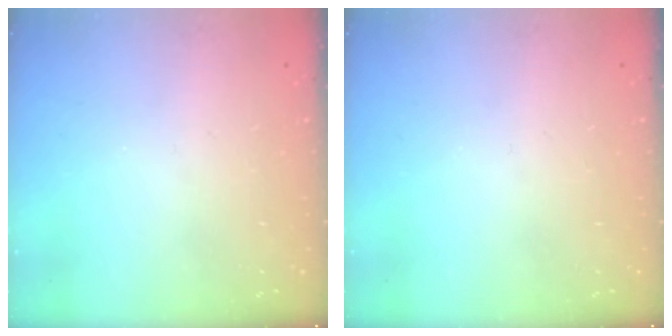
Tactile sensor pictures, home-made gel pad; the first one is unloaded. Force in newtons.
{"total": 0.0}